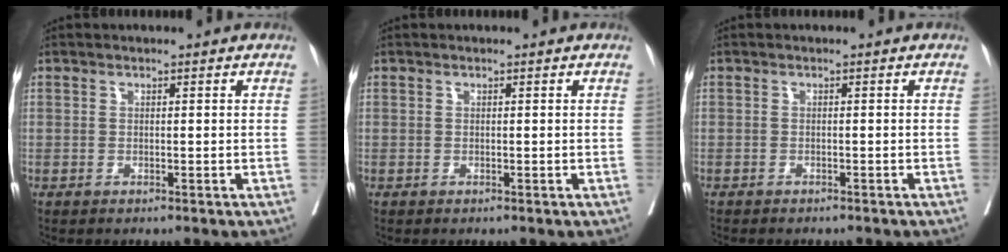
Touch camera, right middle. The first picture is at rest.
{"total": 0.0}
{"total": 3.7, "force": [-3.3, 0.8, 1.5], "torque": [-0.020, -0.005, -0.040]}